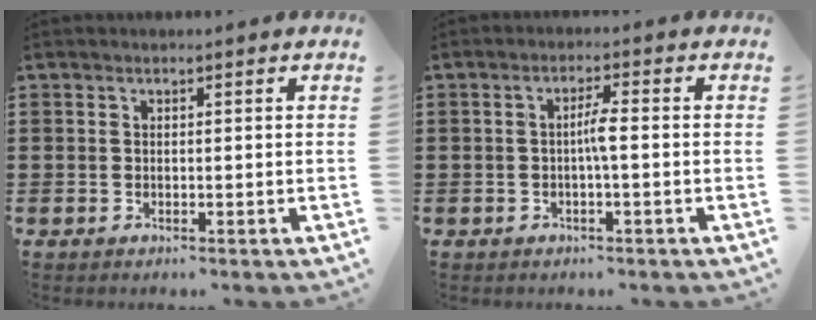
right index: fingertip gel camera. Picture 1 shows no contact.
{"total": 2.8, "force": [-0.5, 0.1, 2.8], "torque": [-0.052, -0.003, -0.010]}